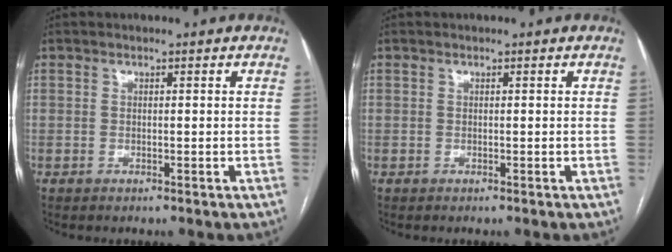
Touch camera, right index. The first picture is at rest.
{"total": 0.0}